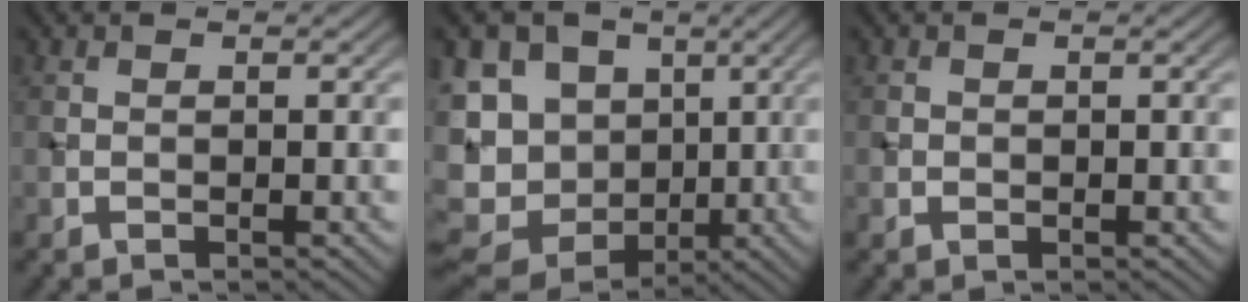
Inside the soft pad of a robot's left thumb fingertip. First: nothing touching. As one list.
[{"total": 16.5, "force": [-0.1, 14.3, 8.3], "torque": [-0.243, 0.001, 0.009]}, {"total": 0.6, "force": [-0.1, 0.6, 0.2], "torque": [0.000, -0.003, -0.003]}]